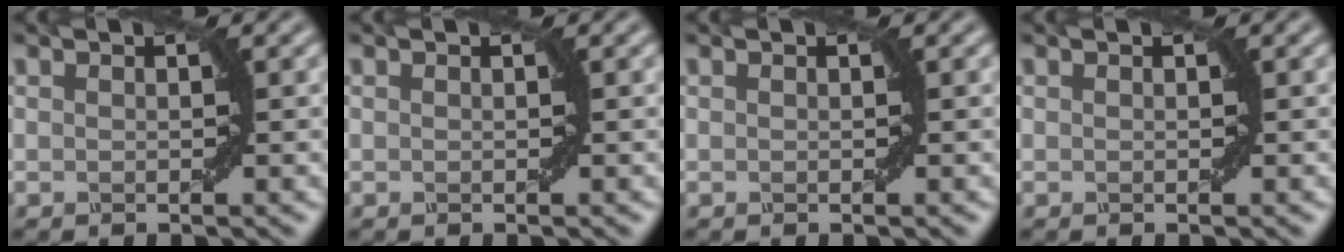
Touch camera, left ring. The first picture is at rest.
{"total": 0.0}
{"total": 0.0}
{"total": 0.0}